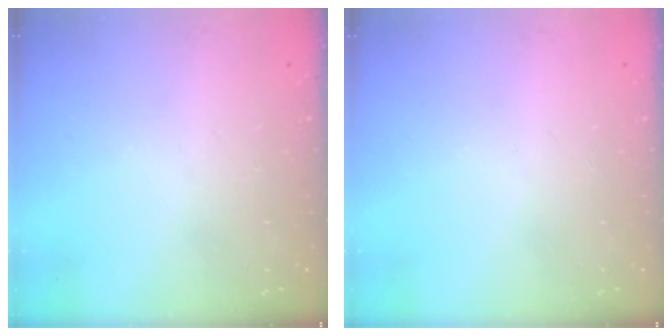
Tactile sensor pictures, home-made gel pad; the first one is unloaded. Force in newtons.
{"total": 0.0}